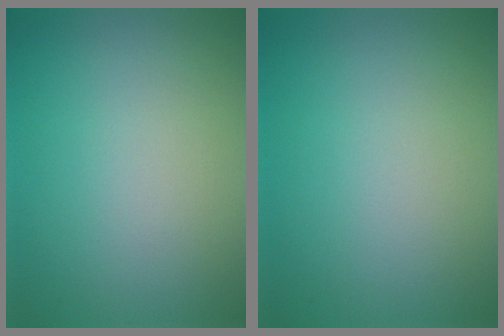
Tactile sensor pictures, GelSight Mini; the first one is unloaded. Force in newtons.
{"total": 0.0}